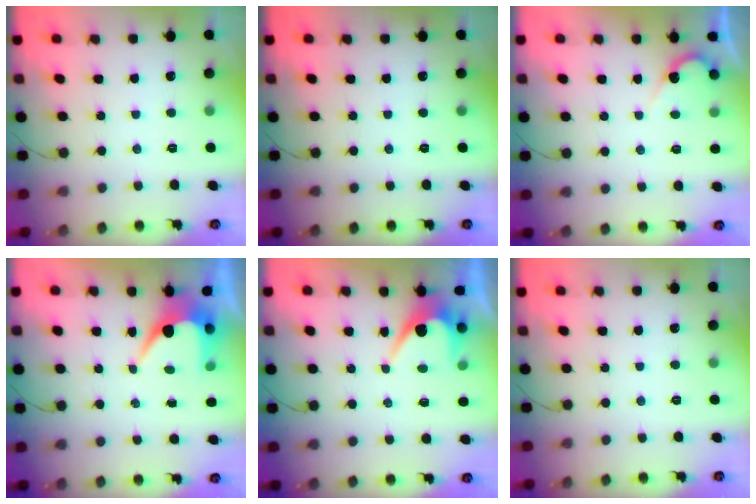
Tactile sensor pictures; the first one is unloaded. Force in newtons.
{"total": 0.0}
{"total": 3.6, "press": 3.6, "slide": 0.2}
{"total": 6.3, "press": 6.3, "slide": 0.3}
{"total": 5.6, "press": 5.6, "slide": 0.3}
{"total": 0.0}